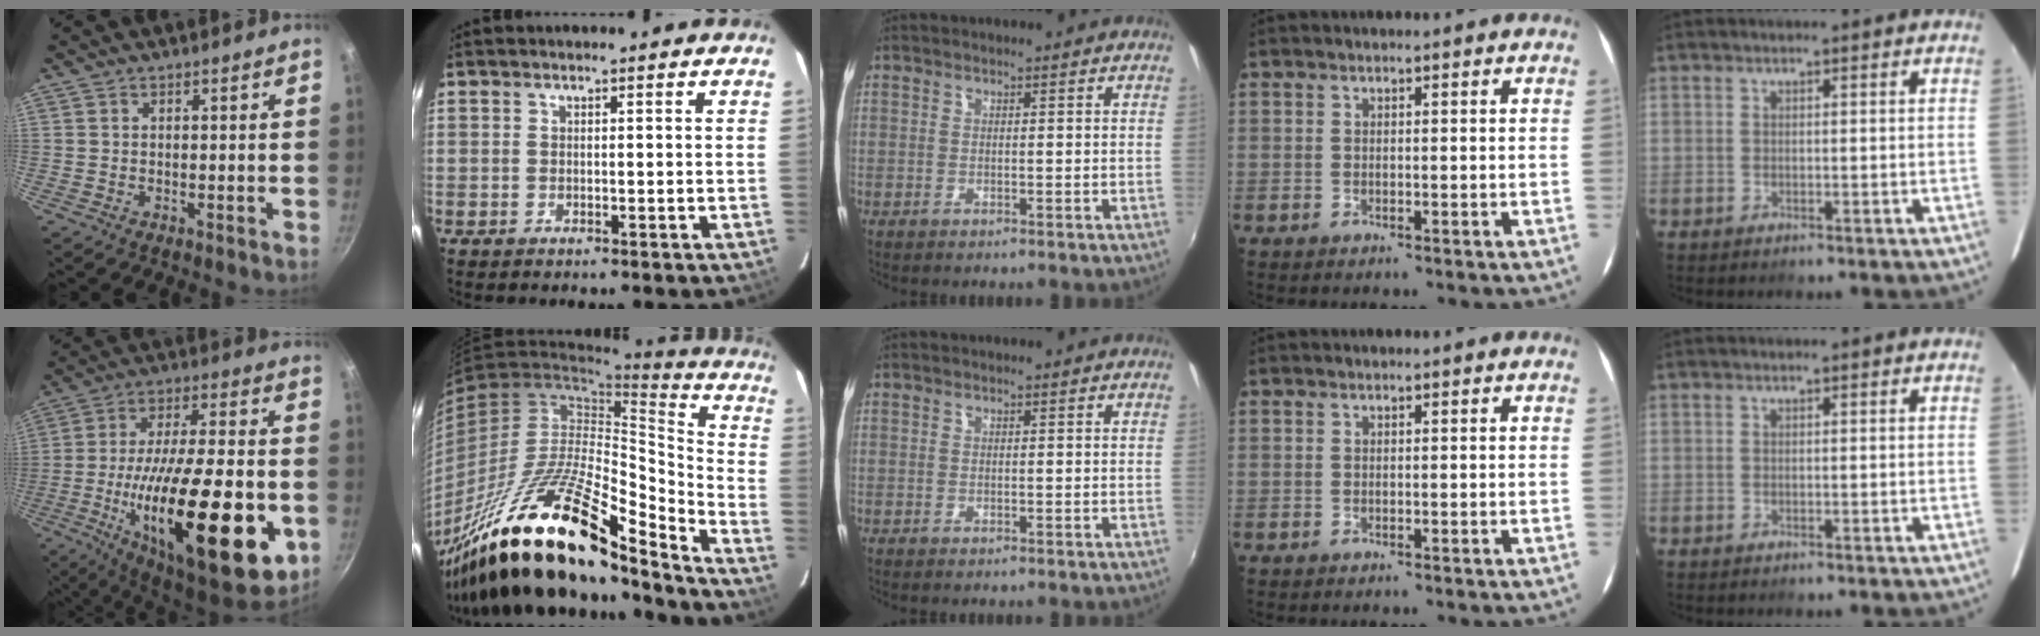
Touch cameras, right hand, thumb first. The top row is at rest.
{"thumb": {"total": 33.6, "force": [-9.3, 11.7, 30.1], "torque": [-0.450, 0.014, -0.139]}, "index": {"total": 28.7, "force": [-20.9, 7.6, 18.1], "torque": [-0.316, -0.028, -0.362]}}